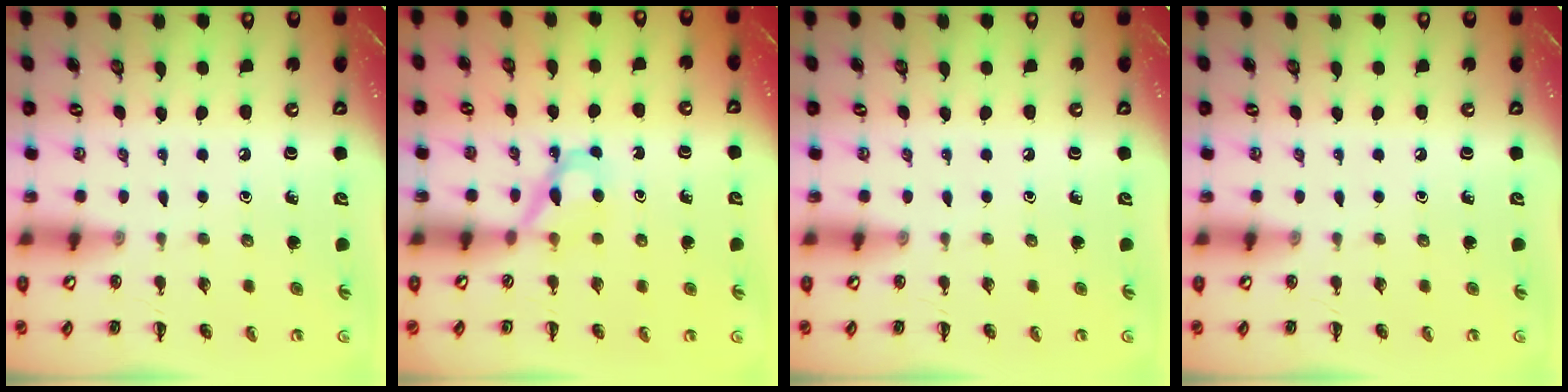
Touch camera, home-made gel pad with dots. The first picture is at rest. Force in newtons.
{"total": 4.5, "press": 4.3, "slide": 1.2}
{"total": 0.0}
{"total": 0.0}